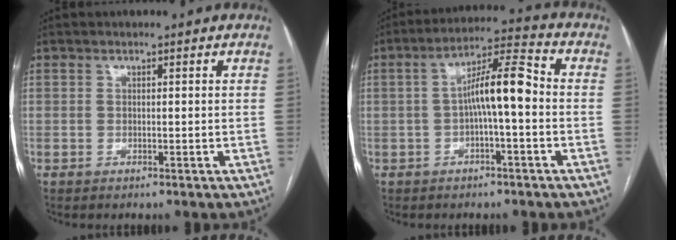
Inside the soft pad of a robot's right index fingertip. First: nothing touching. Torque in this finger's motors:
{"motor_torque": [1.13, 0.14, 0.40, 0.18]}